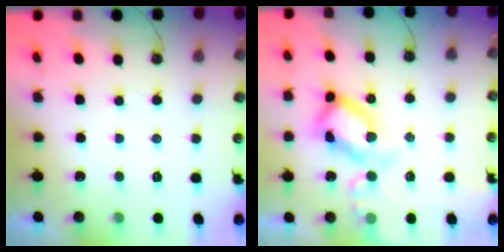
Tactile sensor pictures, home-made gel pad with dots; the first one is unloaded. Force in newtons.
{"total": 18.1, "press": 18.0, "slide": 2.4}